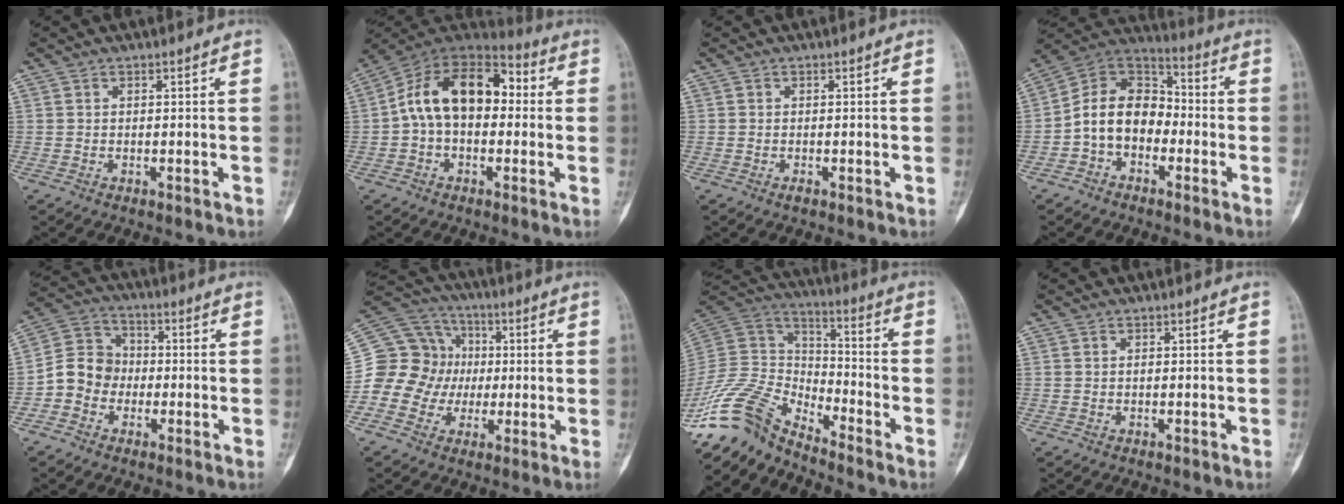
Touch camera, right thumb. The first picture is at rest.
{"total": 16.7, "force": [1.0, 10.6, 12.8], "torque": [-0.189, 0.049, 0.003]}
{"total": 0.6, "force": [-0.2, 0.2, 0.5], "torque": [-0.006, -0.001, -0.007]}
{"total": 12.4, "force": [-2.9, 9.1, 7.8], "torque": [-0.112, 0.055, -0.066]}
{"total": 8.4, "force": [-2.1, 7.4, 3.3], "torque": [-0.037, 0.032, -0.052]}
{"total": 16.0, "force": [-1.1, 15.2, 5.0], "torque": [-0.078, 0.060, -0.019]}
{"total": 13.9, "force": [-12.1, 4.9, 4.7], "torque": [-0.096, 0.091, -0.249]}
{"total": 0.0}